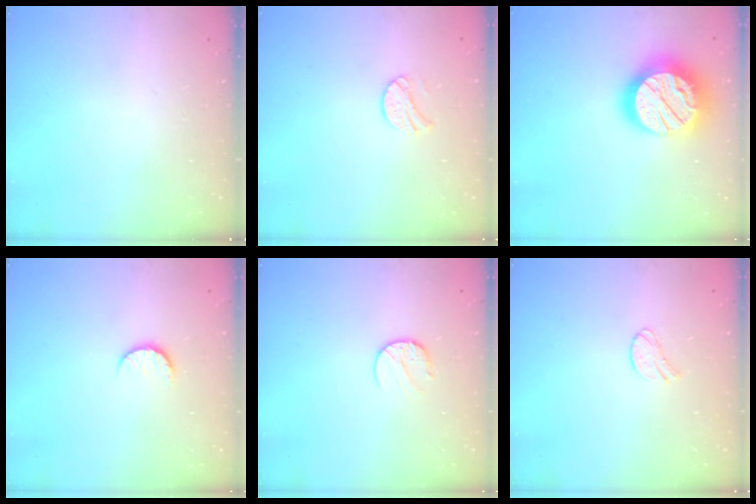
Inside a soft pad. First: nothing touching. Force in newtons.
{"total": 9.2, "press": 9.2, "slide": 0.6}
{"total": 23.9, "press": 23.8, "slide": 1.9}
{"total": 6.8, "press": 6.8, "slide": 0.7}
{"total": 7.1, "press": 7.1, "slide": 0.8}
{"total": 6.1, "press": 6.1, "slide": 0.6}